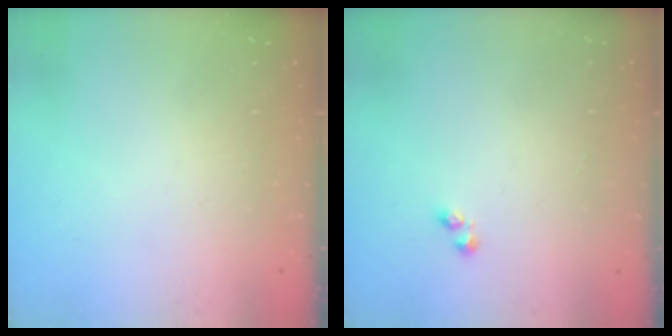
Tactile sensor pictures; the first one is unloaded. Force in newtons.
{"total": 1.6, "press": 1.5, "slide": 0.4}